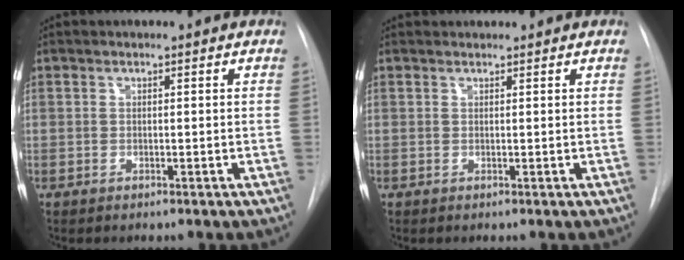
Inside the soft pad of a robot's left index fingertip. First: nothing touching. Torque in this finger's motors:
{"motor_torque": [-0.39, -0.32, 0.02, 0.05]}